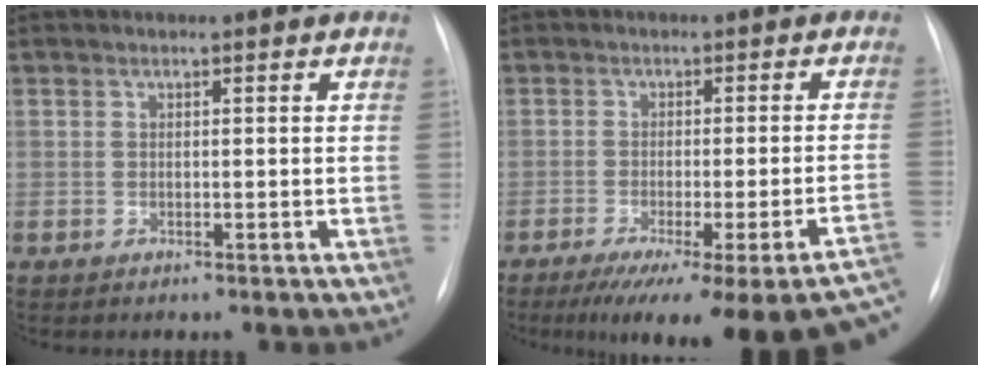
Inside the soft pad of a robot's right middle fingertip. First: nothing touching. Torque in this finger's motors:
{"motor_torque": [1.10, -1.04, 0.31, 0.10]}